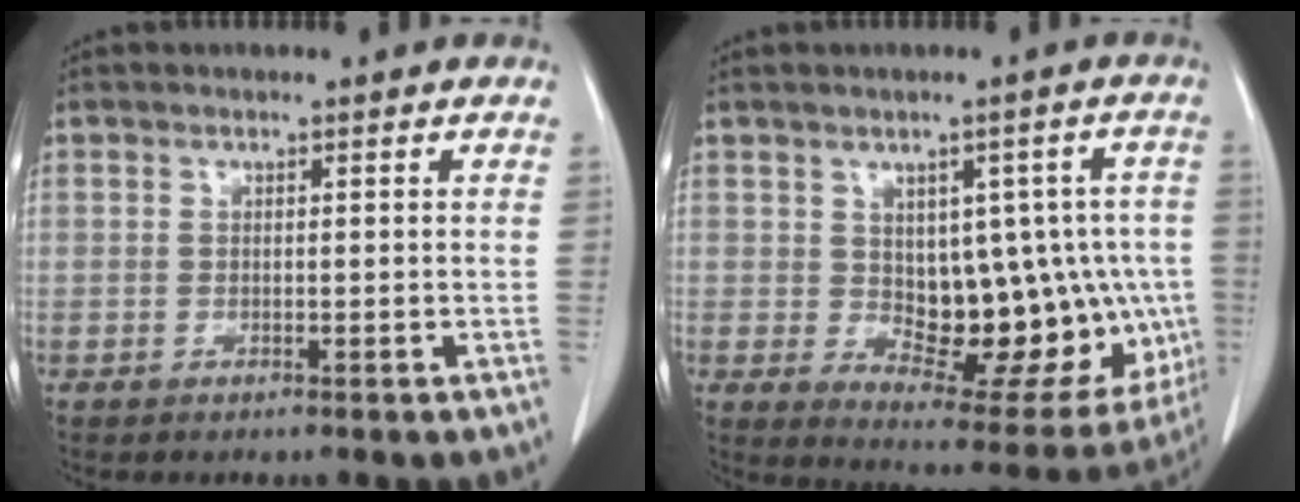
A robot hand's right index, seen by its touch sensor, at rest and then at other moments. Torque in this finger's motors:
{"motor_torque": [0.85, 0.12, 0.30, 0.06]}